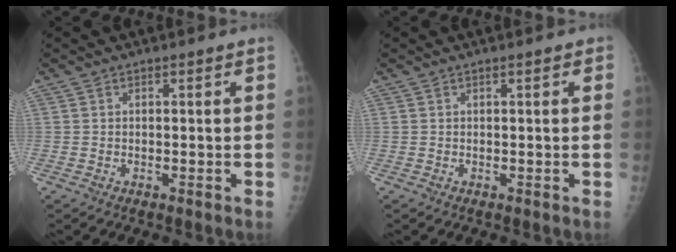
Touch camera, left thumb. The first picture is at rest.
{"total": 0.9, "force": [0.5, 0.3, 0.7], "torque": [-0.008, 0.001, 0.003]}